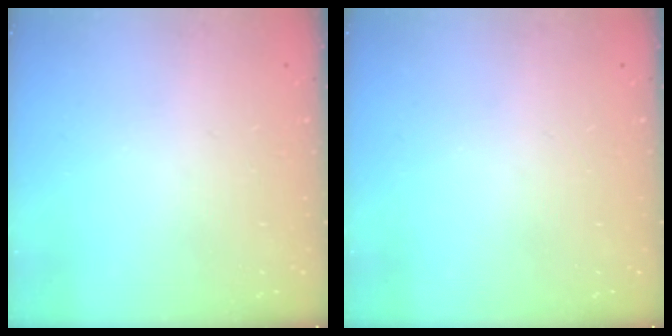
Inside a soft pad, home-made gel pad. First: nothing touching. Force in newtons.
{"total": 0.0}